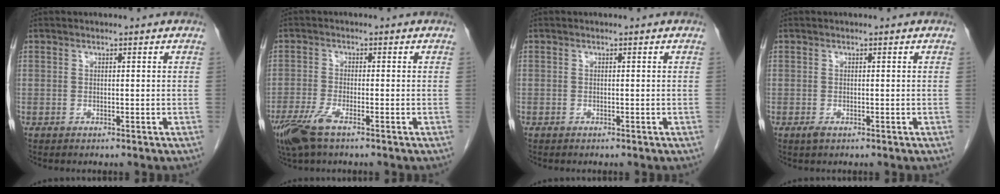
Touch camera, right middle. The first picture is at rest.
{"total": 5.4, "force": [-3.5, 1.0, 4.1], "torque": [-0.089, -0.015, -0.066]}
{"total": 0.0}
{"total": 0.8, "force": [-0.4, 0.3, 0.6], "torque": [-0.012, -0.002, -0.004]}